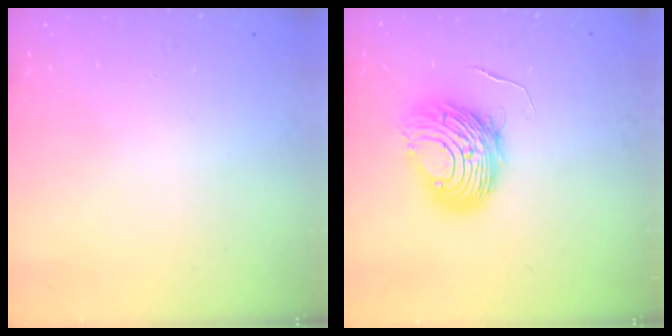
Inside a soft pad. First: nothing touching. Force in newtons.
{"total": 10.3, "press": 10.3, "slide": 1.0}